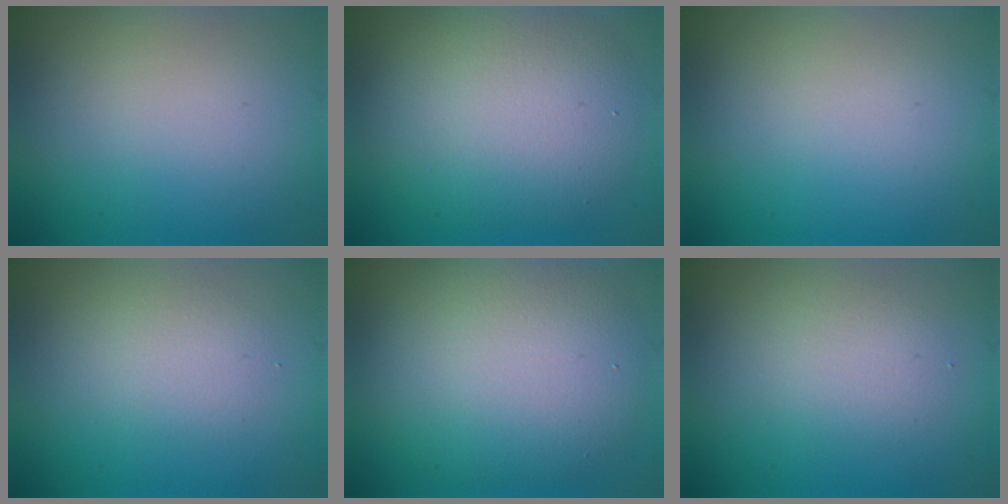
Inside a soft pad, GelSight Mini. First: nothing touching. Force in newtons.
{"total": 7.5, "press": 7.5, "slide": 0.3}
{"total": 0.0}
{"total": 2.0, "press": 2.0, "slide": 0.1}
{"total": 8.7, "press": 8.7, "slide": 0.7}
{"total": 2.4, "press": 2.4, "slide": 0.3}